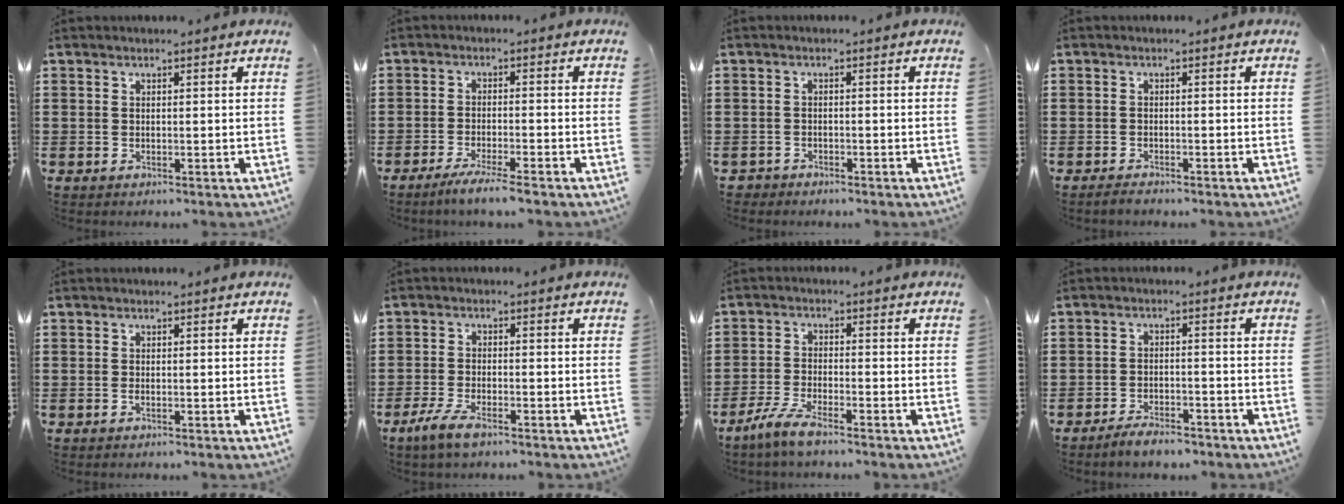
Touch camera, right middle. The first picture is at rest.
{"total": 3.7, "force": [-3.1, -0.3, 2.0], "torque": [-0.041, -0.009, -0.058]}
{"total": 1.5, "force": [-1.5, 0.4, 0.0], "torque": [-0.007, -0.003, -0.033]}
{"total": 1.2, "force": [-1.2, 0.1, 0.3], "torque": [-0.010, -0.003, -0.023]}
{"total": 0.6, "force": [-0.4, 0.0, 0.4], "torque": [-0.012, -0.006, -0.006]}
{"total": 4.2, "force": [-3.0, 1.1, 2.8], "torque": [-0.067, -0.005, -0.060]}
{"total": 4.7, "force": [-3.9, 0.3, 2.6], "torque": [-0.073, -0.013, -0.080]}
{"total": 3.6, "force": [-3.4, 0.5, 1.0], "torque": [-0.020, 0.002, -0.067]}